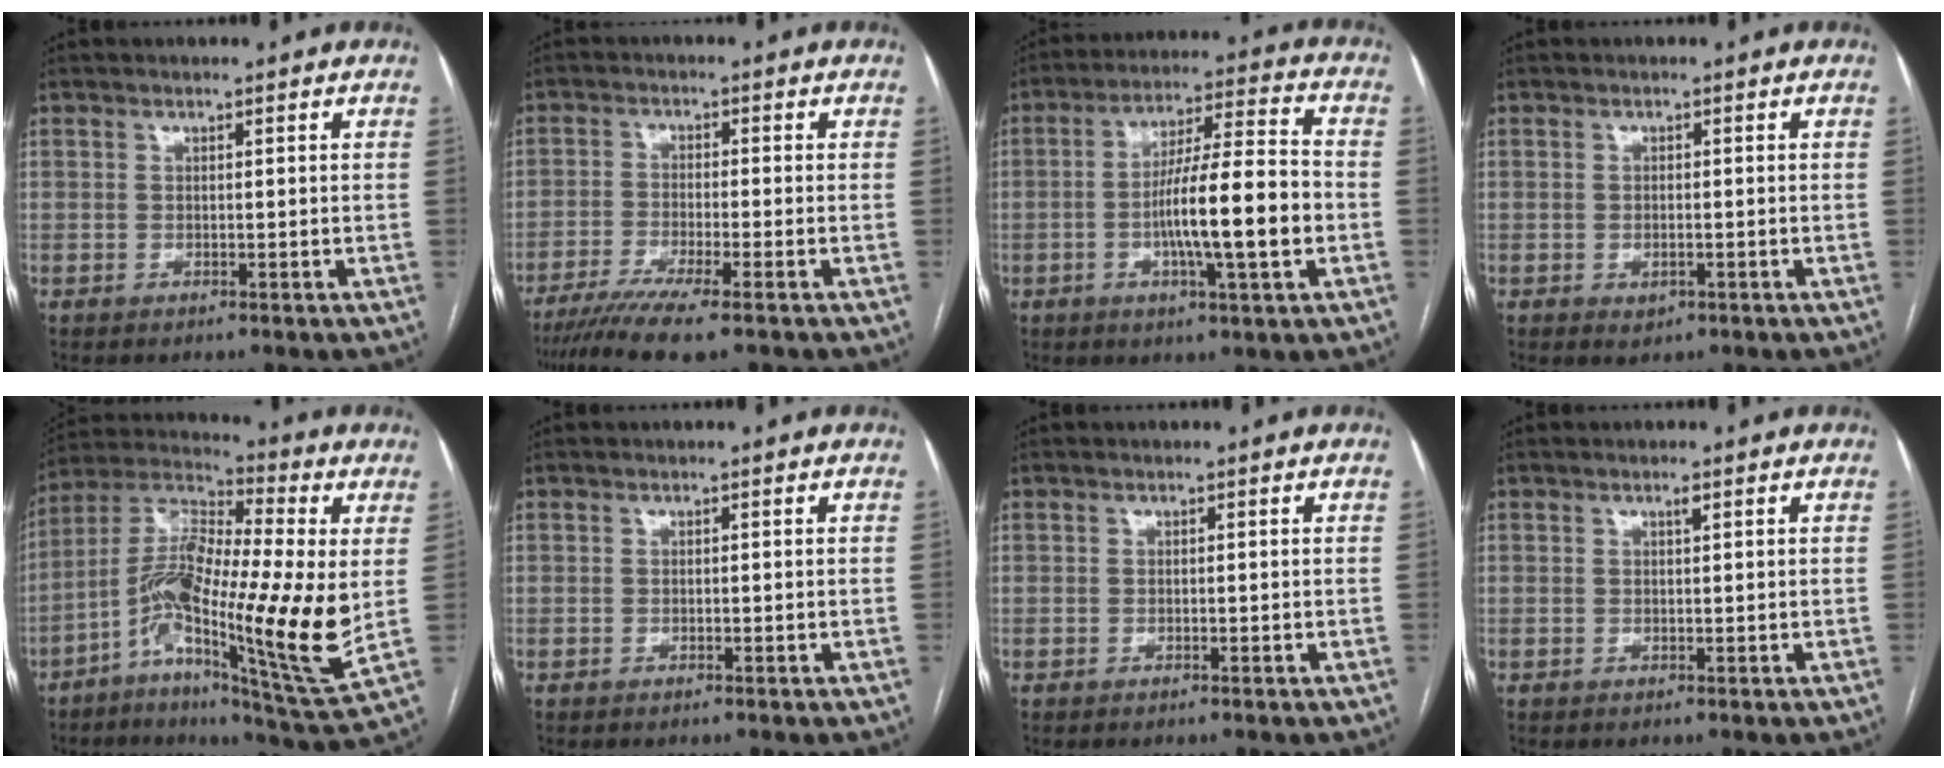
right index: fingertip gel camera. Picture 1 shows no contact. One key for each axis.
{"total": 8.3, "fx": -6.2, "fy": -0.2, "fz": 5.5, "tx": -0.088, "ty": -0.019, "tz": -0.103}
{"total": 13.5, "fx": -2.6, "fy": 1.0, "fz": 13.2, "tx": -0.220, "ty": 0.008, "tz": -0.043}
{"total": 1.5, "fx": -0.6, "fy": 0.9, "fz": 1.0, "tx": -0.015, "ty": -0.001, "tz": -0.001}
{"total": 20.8, "fx": -2.1, "fy": 3.0, "fz": 20.5, "tx": -0.391, "ty": 0.000, "tz": -0.045}
{"total": 0.0}
{"total": 0.0}
{"total": 0.8, "fx": 0.5, "fy": 0.1, "fz": 0.6, "tx": -0.011, "ty": 0.000, "tz": 0.007}